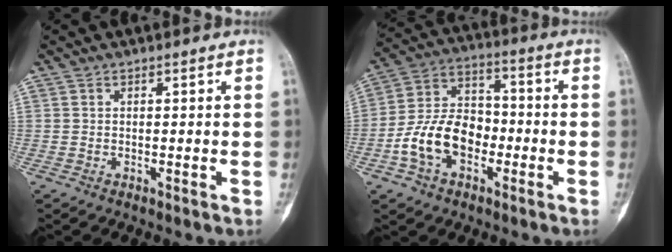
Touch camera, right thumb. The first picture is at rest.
{"total": 13.3, "force": [-4.2, 8.9, 8.9], "torque": [-0.152, 0.043, -0.082]}